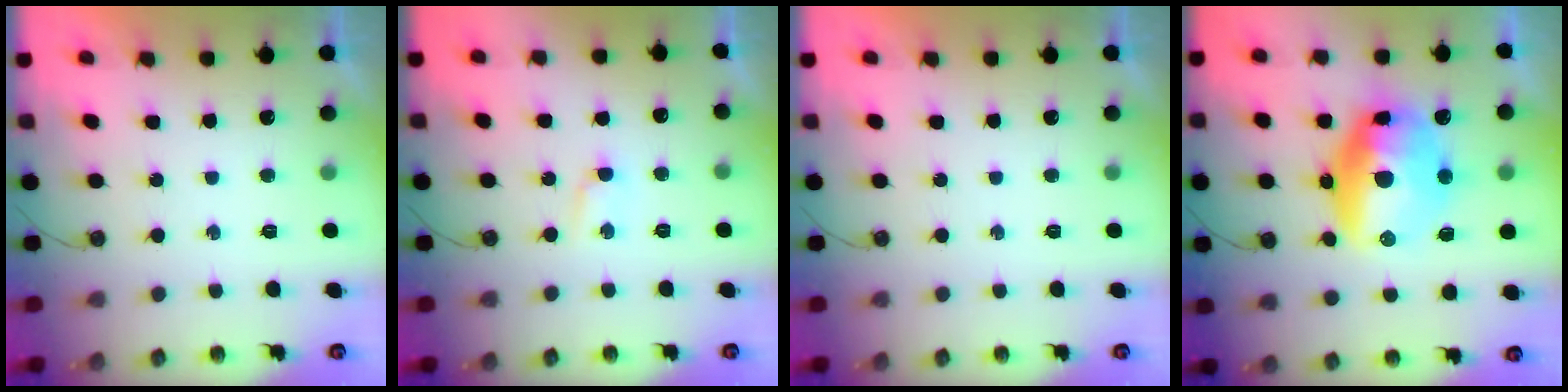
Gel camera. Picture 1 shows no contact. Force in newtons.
{"total": 4.8, "press": 3.0, "slide": 3.8}
{"total": 0.0}
{"total": 21.2, "press": 18.8, "slide": 9.9}